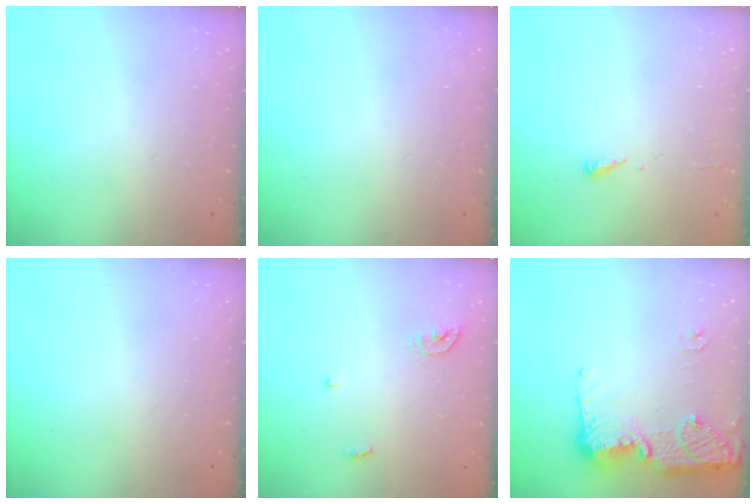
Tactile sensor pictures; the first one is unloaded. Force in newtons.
{"total": 0.0}
{"total": 3.5, "press": 3.4, "slide": 0.4}
{"total": 0.0}
{"total": 4.1, "press": 4.1, "slide": 0.3}
{"total": 15.7, "press": 15.7, "slide": 1.4}